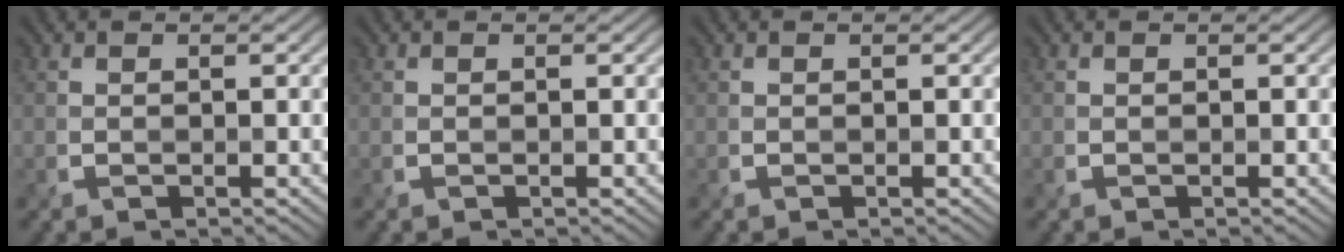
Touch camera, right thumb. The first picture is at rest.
{"total": 0.0}
{"total": 0.0}
{"total": 0.0}